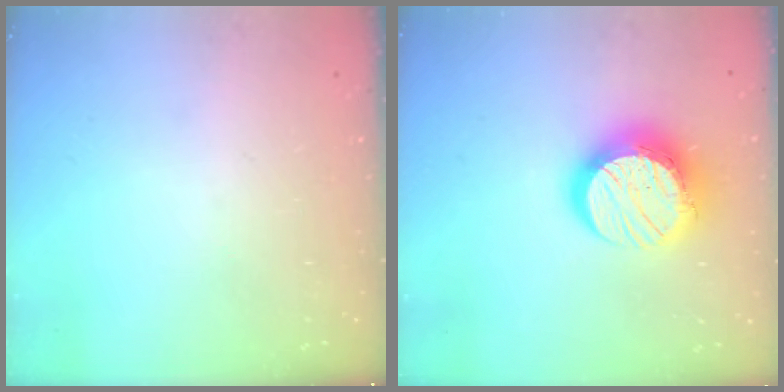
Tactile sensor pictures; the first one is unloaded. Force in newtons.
{"total": 14.8, "press": 14.7, "slide": 1.1}